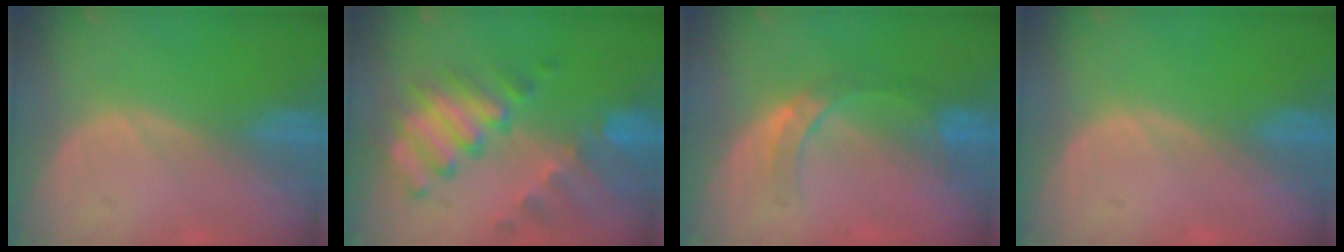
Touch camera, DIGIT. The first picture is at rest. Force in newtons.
{"total": 10.4, "press": 9.0, "slide": 5.3}
{"total": 4.7, "press": 4.6, "slide": 1.0}
{"total": 0.0}